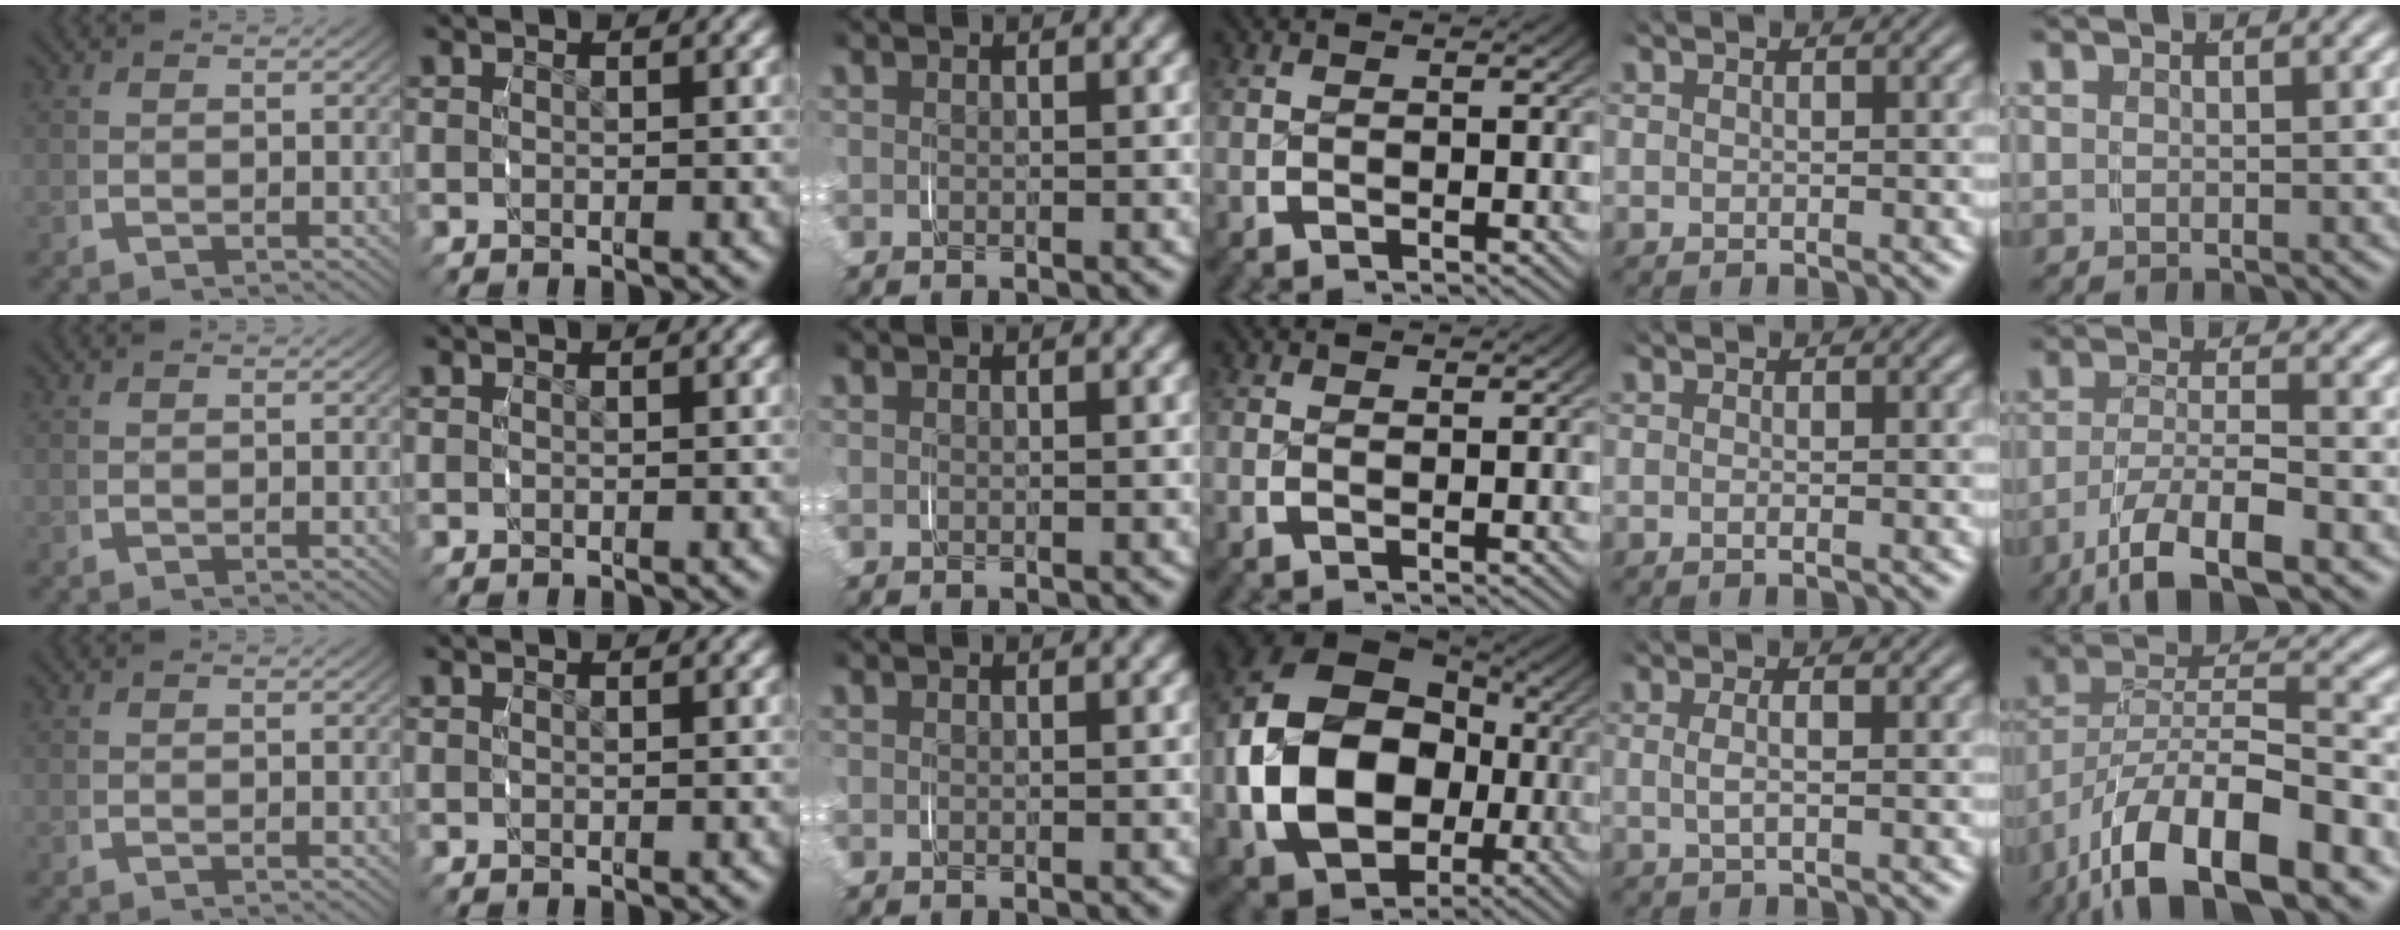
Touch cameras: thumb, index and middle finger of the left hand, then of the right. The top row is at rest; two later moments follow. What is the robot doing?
{"motion": "grasp_and_lifting", "object": "shorts"}